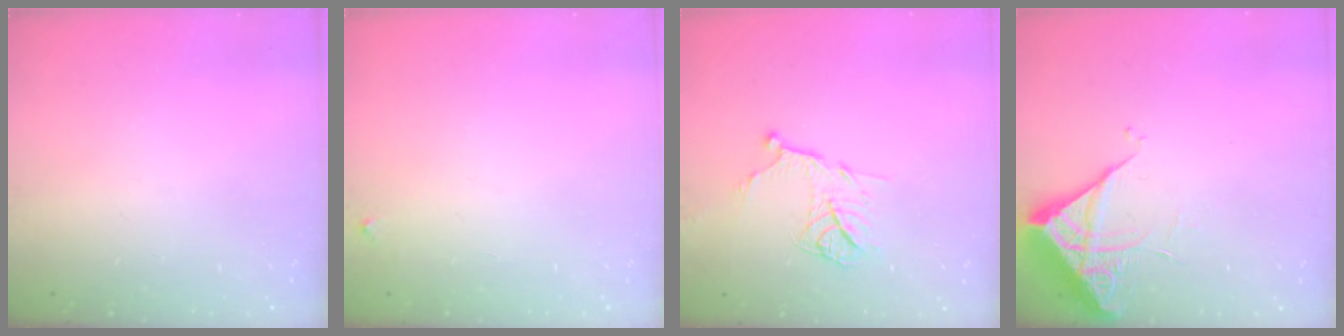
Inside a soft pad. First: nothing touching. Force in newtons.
{"total": 2.3, "press": 2.3, "slide": 0.2}
{"total": 12.3, "press": 12.2, "slide": 1.2}
{"total": 5.8, "press": 5.8, "slide": 0.2}